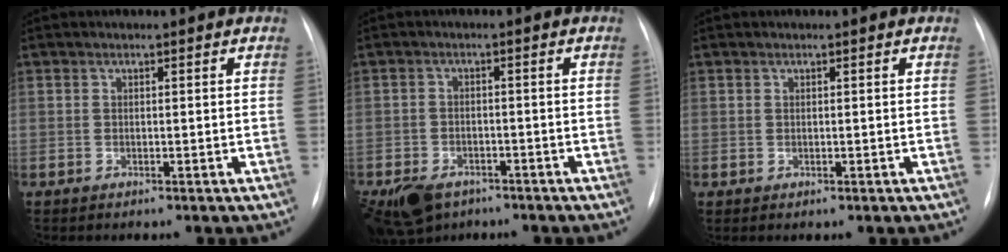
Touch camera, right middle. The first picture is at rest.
{"total": 10.6, "force": [-7.0, 6.7, 4.4], "torque": [-0.111, -0.006, -0.107]}
{"total": 0.0}